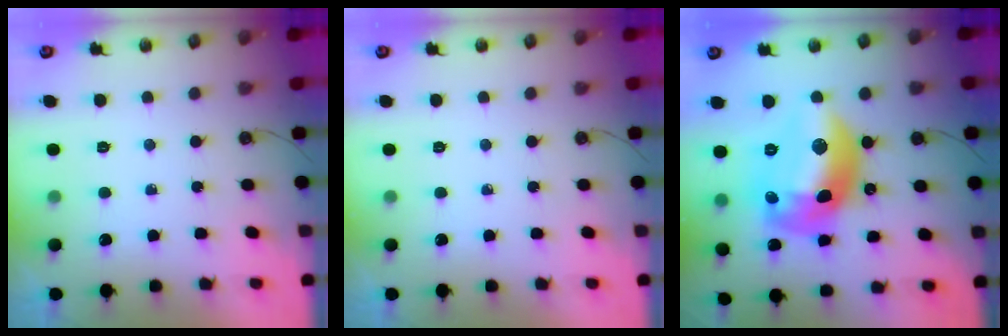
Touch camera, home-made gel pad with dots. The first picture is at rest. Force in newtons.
{"total": 0.0}
{"total": 21.4, "press": 21.3, "slide": 2.0}